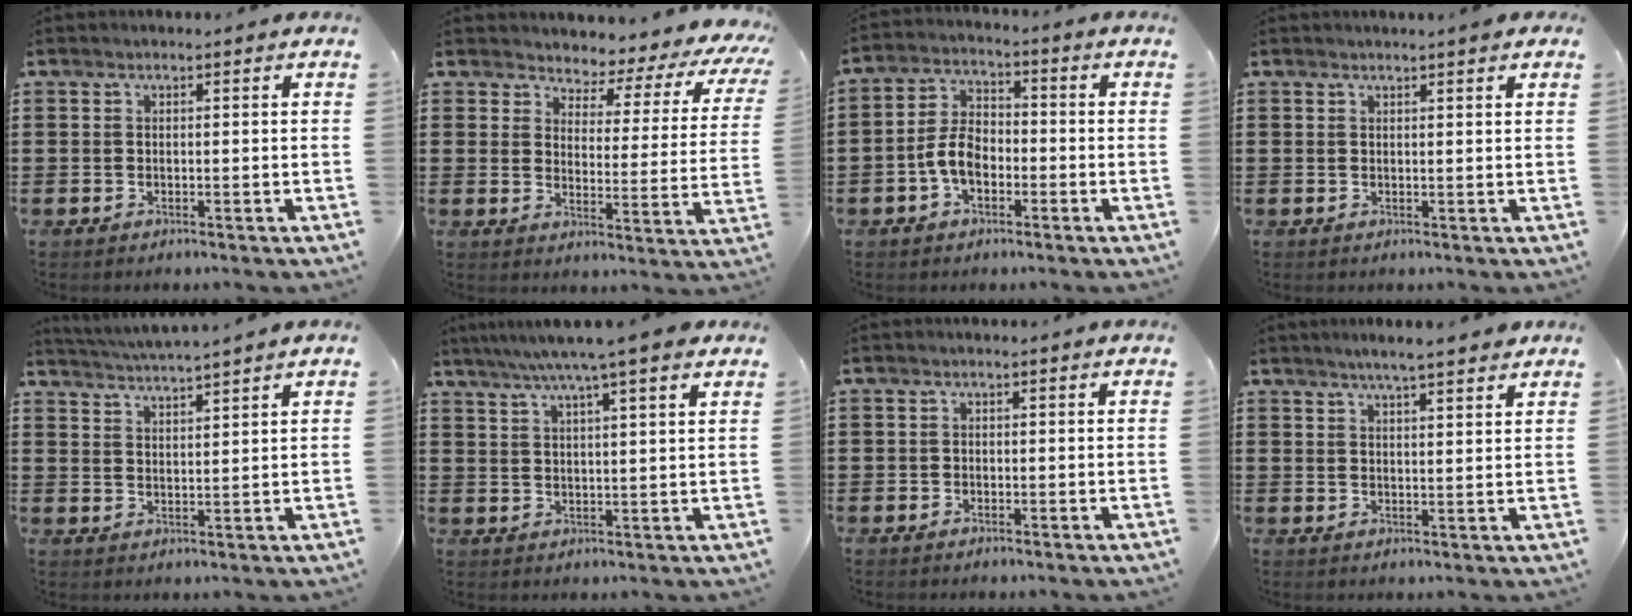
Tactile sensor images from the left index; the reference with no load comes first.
{"total": 3.2, "force": [2.9, 1.4, 0.7], "torque": [-0.022, -0.030, 0.036]}
{"total": 5.9, "force": [-2.2, 3.5, 4.2], "torque": [-0.103, 0.005, -0.048]}
{"total": 1.2, "force": [1.0, -0.1, 0.6], "torque": [-0.013, -0.001, 0.020]}
{"total": 3.1, "force": [2.9, -0.9, 0.2], "torque": [-0.015, -0.015, 0.052]}
{"total": 6.3, "force": [4.9, -0.3, 4.0], "torque": [-0.091, -0.011, 0.083]}
{"total": 0.8, "force": [-0.5, 0.7, 0.1], "torque": [-0.005, 0.001, -0.011]}
{"total": 3.9, "force": [3.4, 0.0, 2.0], "torque": [-0.047, -0.004, 0.060]}